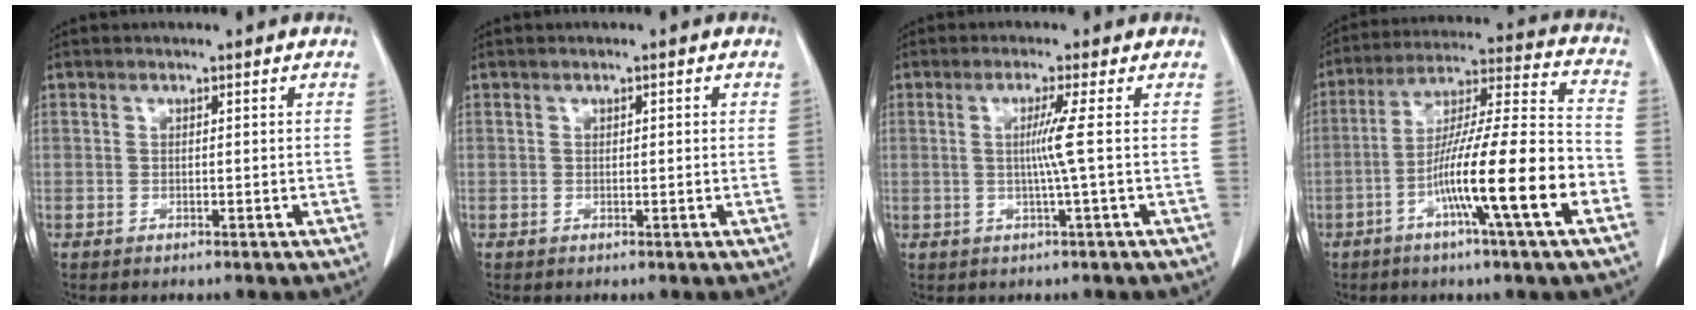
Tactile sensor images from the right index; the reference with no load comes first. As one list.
[{"total": 0.7, "force": [0.2, 0.2, 0.6], "torque": [-0.012, 0.002, 0.003]}, {"total": 3.7, "force": [0.2, -1.5, 3.4], "torque": [-0.064, -0.003, 0.005]}, {"total": 16.9, "force": [-6.4, -0.3, 15.7], "torque": [-0.268, 0.000, -0.111]}]